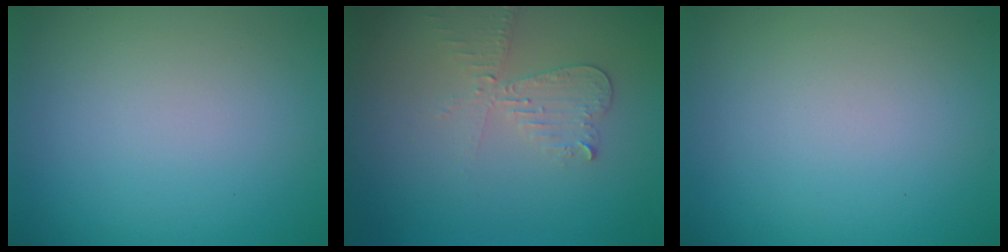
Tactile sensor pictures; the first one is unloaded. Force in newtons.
{"total": 2.6, "press": 2.5, "slide": 0.6}
{"total": 0.0}